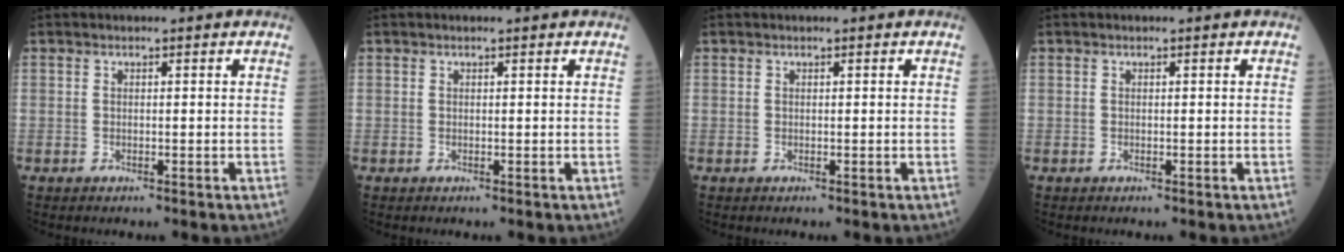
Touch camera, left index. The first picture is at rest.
{"total": 0.0}
{"total": 0.0}
{"total": 0.0}